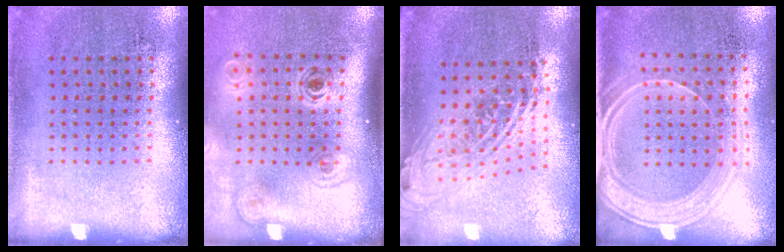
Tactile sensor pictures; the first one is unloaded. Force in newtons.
{"total": 1.8, "press": 1.2, "slide": 1.4}
{"total": 1.9, "press": 1.5, "slide": 1.3}
{"total": 1.8, "press": 1.5, "slide": 0.9}